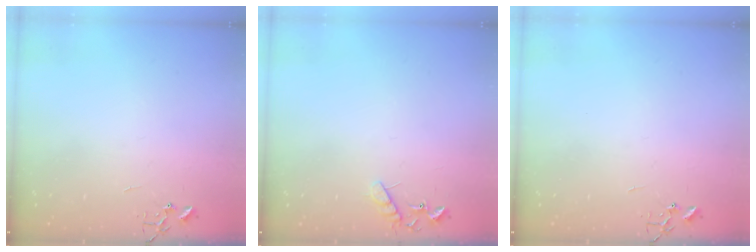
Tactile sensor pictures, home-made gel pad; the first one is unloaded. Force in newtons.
{"total": 8.0, "press": 8.0, "slide": 0.4}
{"total": 0.0}